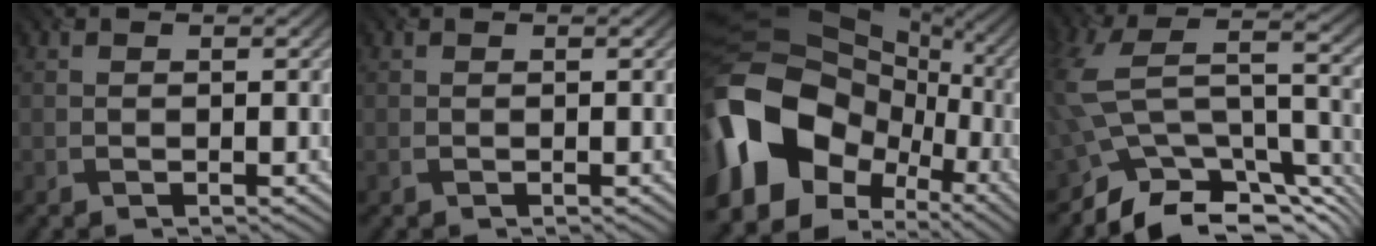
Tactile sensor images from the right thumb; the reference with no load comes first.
{"total": 0.0}
{"total": 20.2, "force": [-5.4, 15.2, 12.1], "torque": [-0.287, -0.036, -0.085]}
{"total": 12.0, "force": [-7.5, 6.4, 6.9], "torque": [-0.154, -0.010, -0.125]}